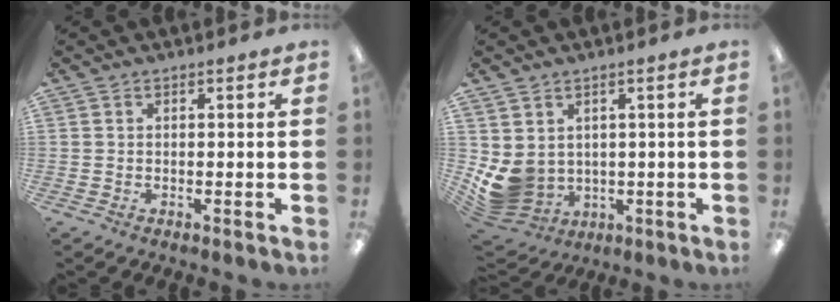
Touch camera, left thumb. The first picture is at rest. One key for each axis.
{"total": 7.1, "fx": 0.5, "fy": 6.5, "fz": 2.9, "tx": -0.088, "ty": -0.023, "tz": 0.019}